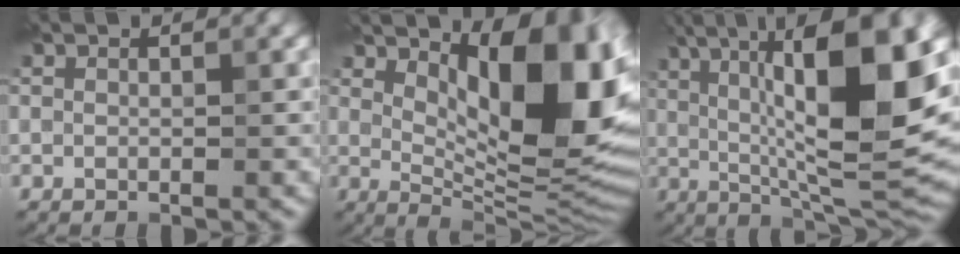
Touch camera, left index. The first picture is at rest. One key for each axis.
{"total": 13.6, "fx": 3.7, "fy": 5.6, "fz": 11.8, "tx": -0.147, "ty": 0.000, "tz": 0.061}
{"total": 15.7, "fx": 3.7, "fy": 4.5, "fz": 14.6, "tx": -0.218, "ty": 0.010, "tz": 0.054}